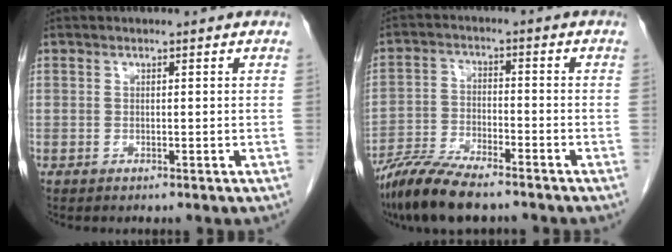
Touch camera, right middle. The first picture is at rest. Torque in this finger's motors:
{"motor_torque": [1.18, -0.96, 0.38, 0.09]}